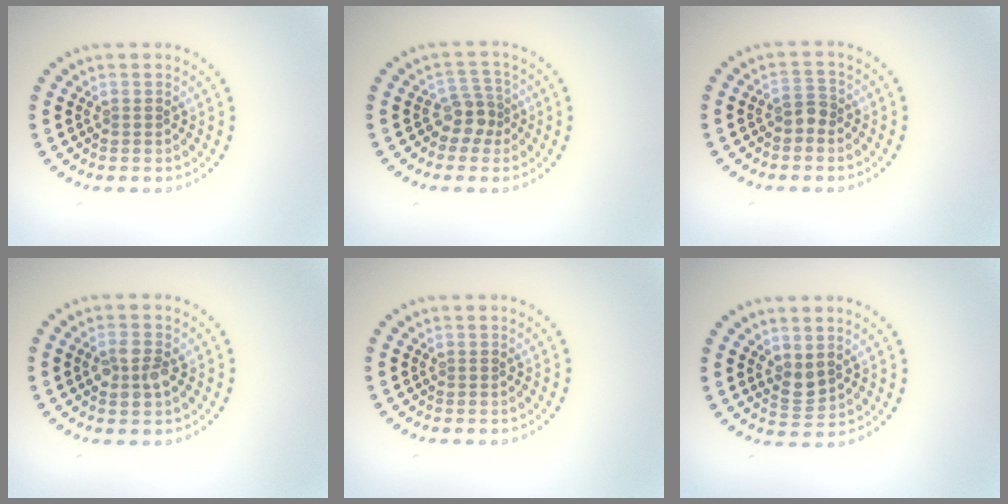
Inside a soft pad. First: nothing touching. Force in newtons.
{"total": 2.4, "press": 1.9, "slide": 1.6}
{"total": 1.6, "press": 1.4, "slide": 0.8}
{"total": 2.4, "press": 2.4, "slide": 0.1}
{"total": 0.0}
{"total": 1.7, "press": 1.4, "slide": 0.9}